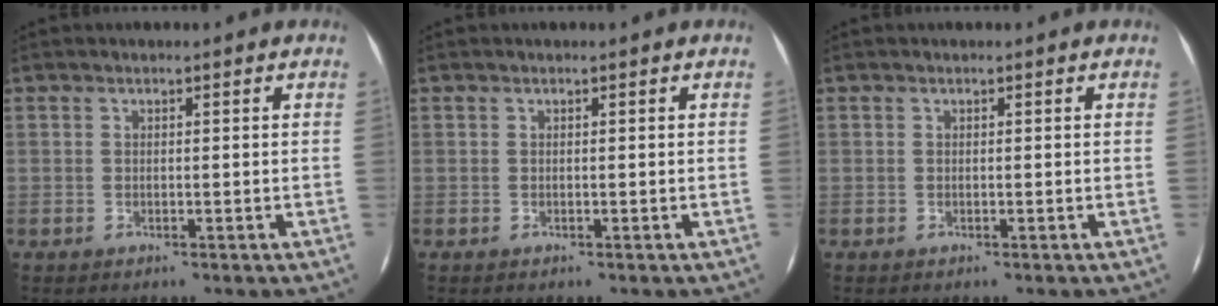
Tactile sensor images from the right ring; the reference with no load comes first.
{"total": 0.0}
{"total": 0.0}